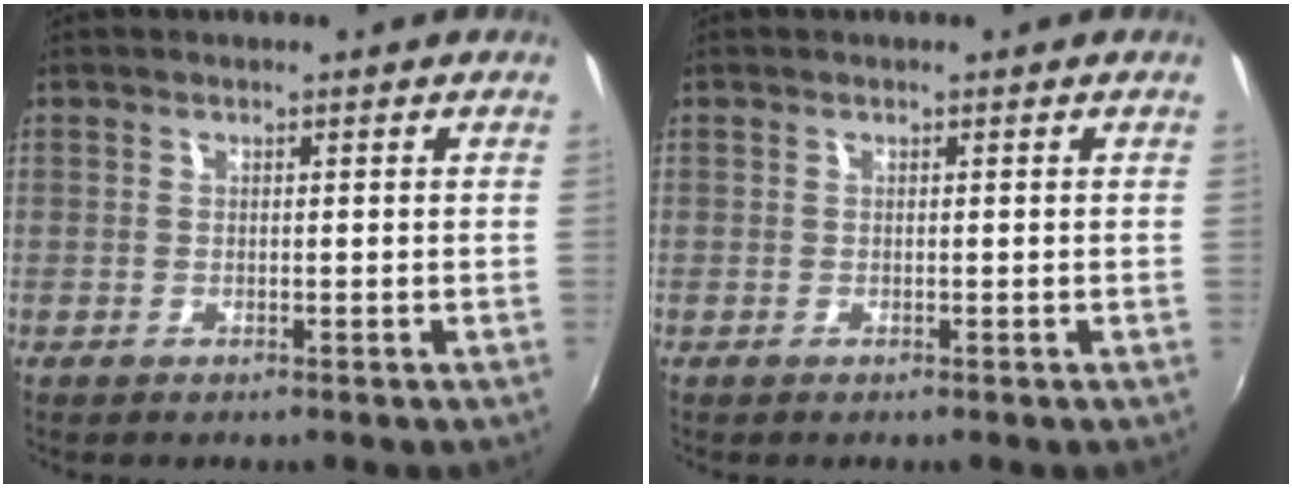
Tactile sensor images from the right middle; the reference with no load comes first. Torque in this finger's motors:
{"motor_torque": [0.00, 0.00, 0.00, 0.00]}